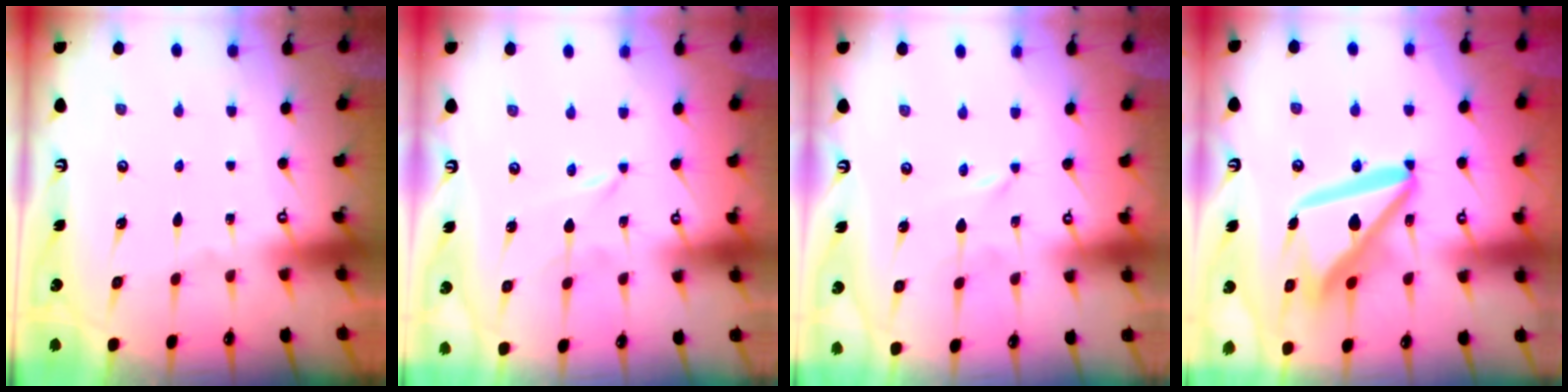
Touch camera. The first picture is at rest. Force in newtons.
{"total": 0.0}
{"total": 0.0}
{"total": 15.9, "press": 15.8, "slide": 1.9}